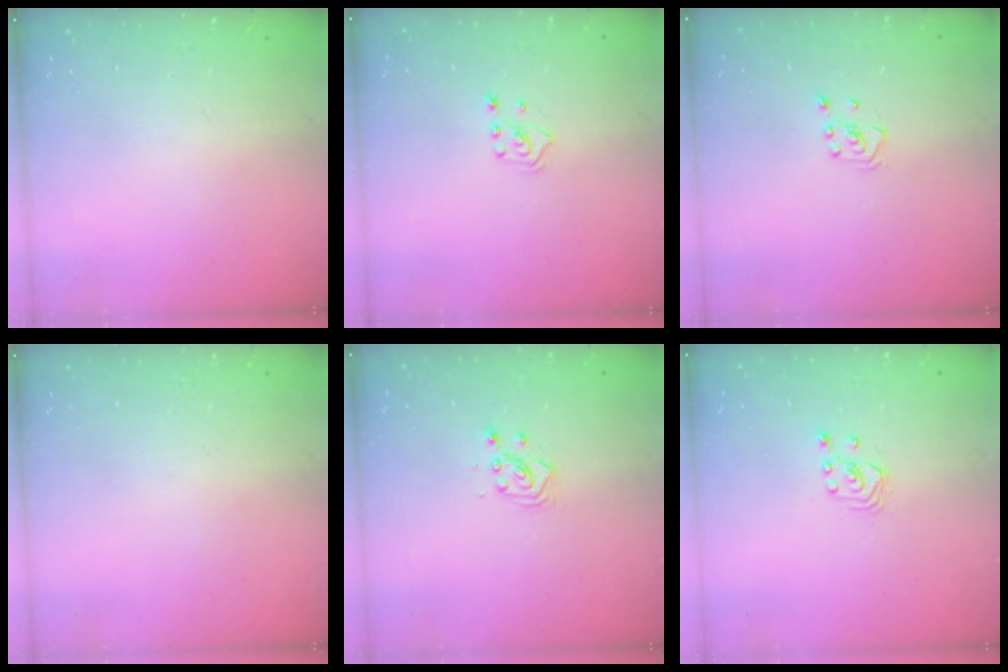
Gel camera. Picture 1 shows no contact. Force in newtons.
{"total": 2.0, "press": 1.8, "slide": 0.9}
{"total": 2.8, "press": 2.6, "slide": 1.0}
{"total": 0.0}
{"total": 3.4, "press": 3.3, "slide": 1.0}
{"total": 1.8, "press": 1.8, "slide": 0.2}